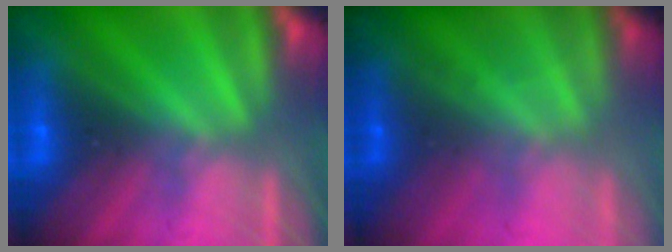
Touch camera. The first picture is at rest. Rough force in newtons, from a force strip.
{"total": 1.4}